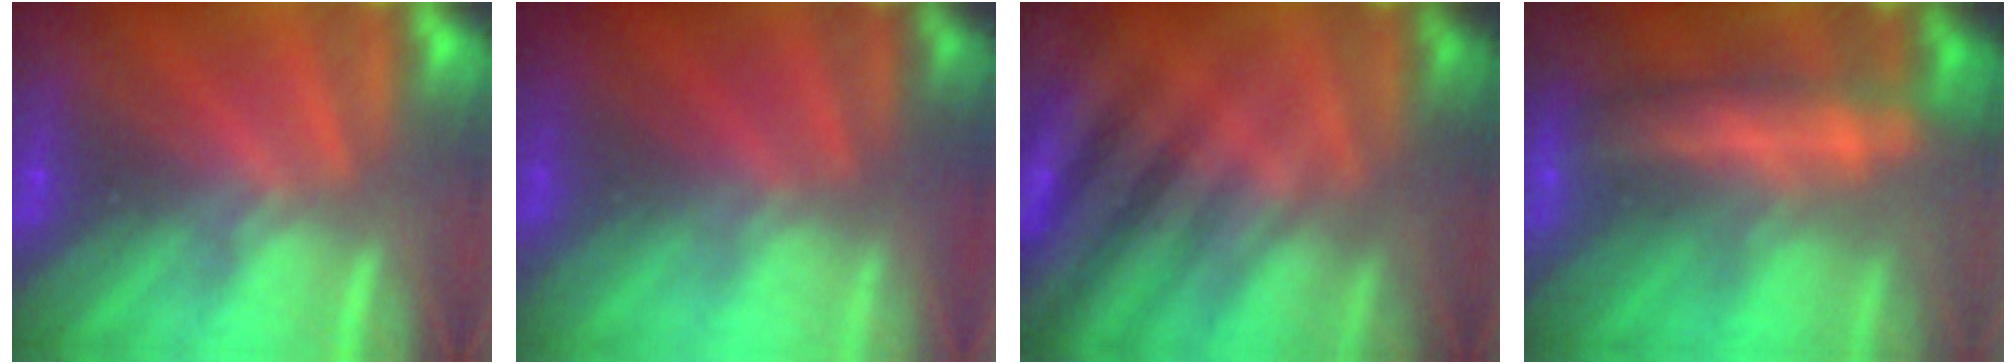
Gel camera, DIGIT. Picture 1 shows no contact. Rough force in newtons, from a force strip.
{"total": 2.9}
{"total": 2.6}
{"total": 6.2}